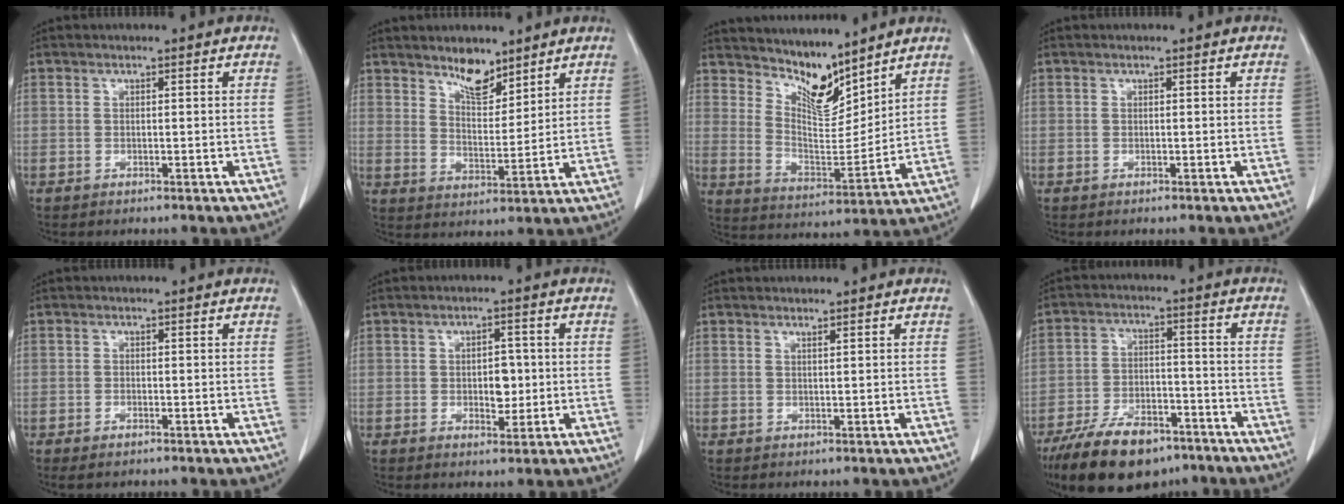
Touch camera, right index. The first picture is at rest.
{"total": 6.4, "force": [5.2, 1.7, 3.3], "torque": [-0.059, -0.006, 0.095]}
{"total": 9.0, "force": [8.0, 2.3, 3.4], "torque": [-0.067, -0.008, 0.159]}
{"total": 0.0}
{"total": 1.4, "force": [-1.0, 0.5, 0.9], "torque": [-0.017, -0.001, -0.012]}
{"total": 4.0, "force": [-0.1, 2.2, 3.3], "torque": [-0.044, 0.002, 0.005]}
{"total": 0.5, "force": [0.5, -0.1, 0.2], "torque": [-0.010, -0.003, 0.012]}
{"total": 14.3, "force": [-10.5, 6.0, 7.7], "torque": [-0.133, -0.003, -0.178]}